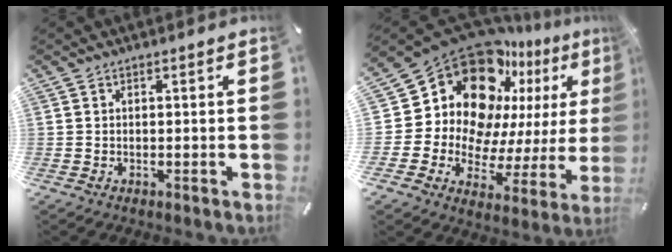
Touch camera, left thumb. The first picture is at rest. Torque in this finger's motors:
{"motor_torque": [2.69, 2.32, 0.91, 0.35, 0.16]}